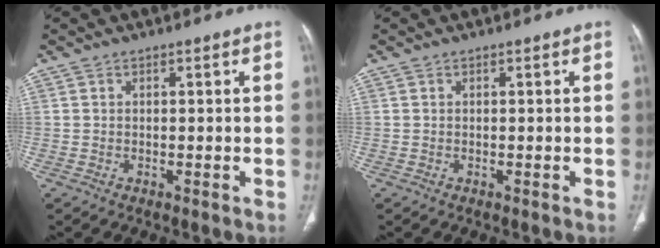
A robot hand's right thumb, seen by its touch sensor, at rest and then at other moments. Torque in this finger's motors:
{"motor_torque": [-0.26, 0.18, 0.11, -0.21, 0.02]}